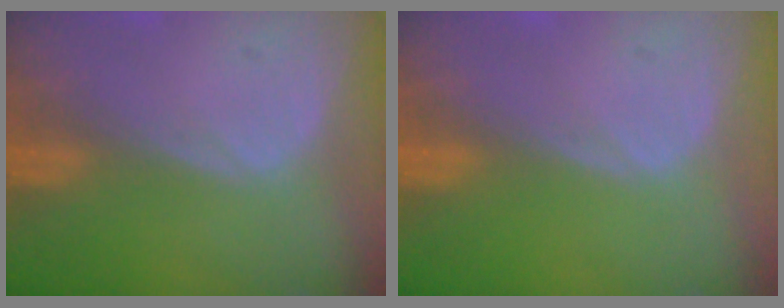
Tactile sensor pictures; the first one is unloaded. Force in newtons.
{"total": 0.0}